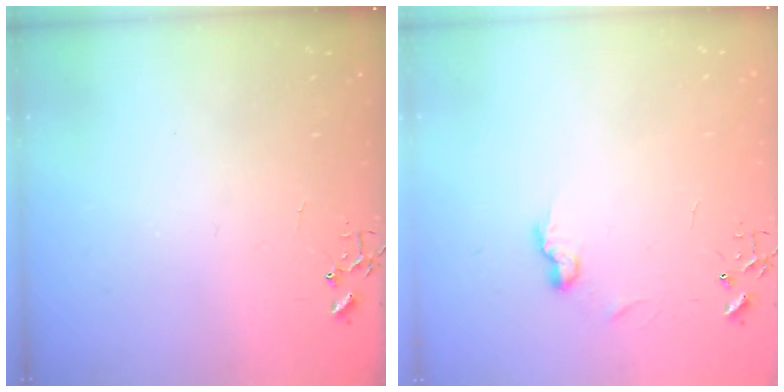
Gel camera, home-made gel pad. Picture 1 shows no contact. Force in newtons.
{"total": 6.7, "press": 6.7, "slide": 0.4}